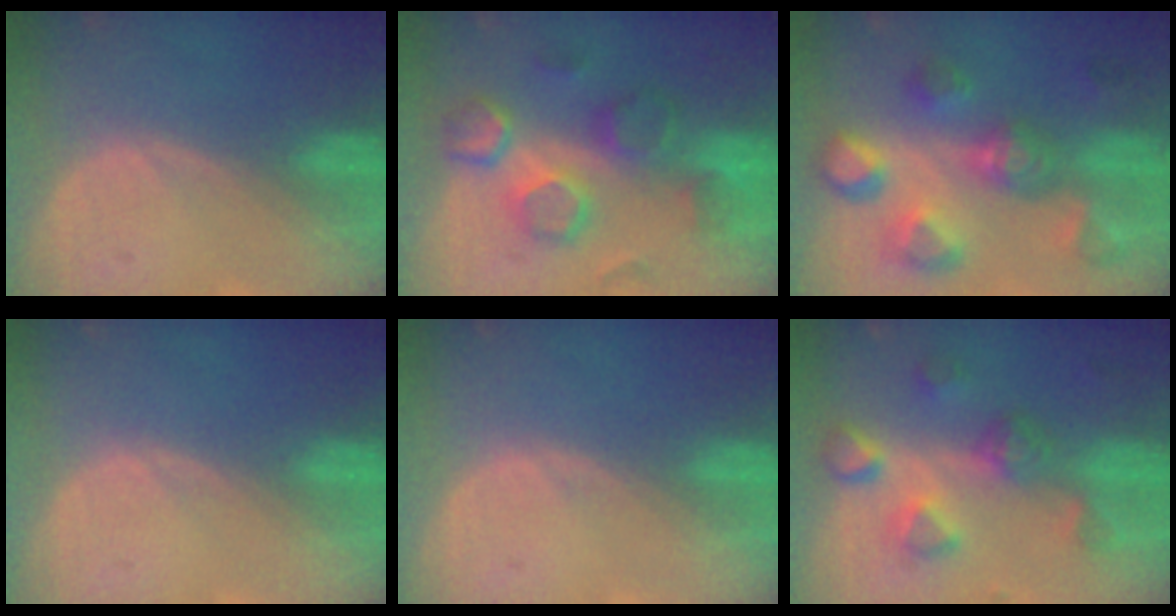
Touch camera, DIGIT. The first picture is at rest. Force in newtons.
{"total": 9.4, "press": 9.1, "slide": 2.5}
{"total": 10.5, "press": 10.0, "slide": 3.3}
{"total": 0.0}
{"total": 0.5, "press": 0.1, "slide": 0.5}
{"total": 8.2, "press": 7.7, "slide": 2.7}